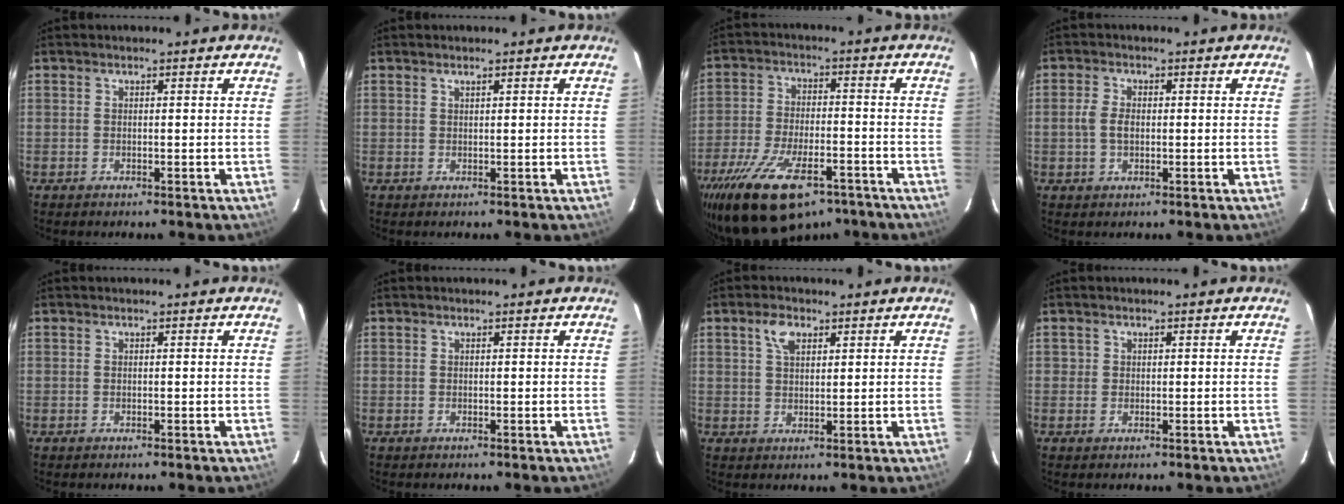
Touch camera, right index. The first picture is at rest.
{"total": 0.5, "force": [0.4, -0.1, 0.3], "torque": [-0.005, 0.002, 0.008]}
{"total": 19.9, "force": [-13.3, 8.6, 12.1], "torque": [-0.246, -0.036, -0.215]}
{"total": 3.3, "force": [-0.3, 2.0, 2.6], "torque": [-0.056, 0.007, -0.004]}
{"total": 0.0}
{"total": 0.0}
{"total": 3.9, "force": [2.0, 2.2, 2.5], "torque": [-0.046, 0.010, 0.036]}
{"total": 0.8, "force": [0.1, 0.8, 0.0], "torque": [0.004, 0.003, 0.000]}